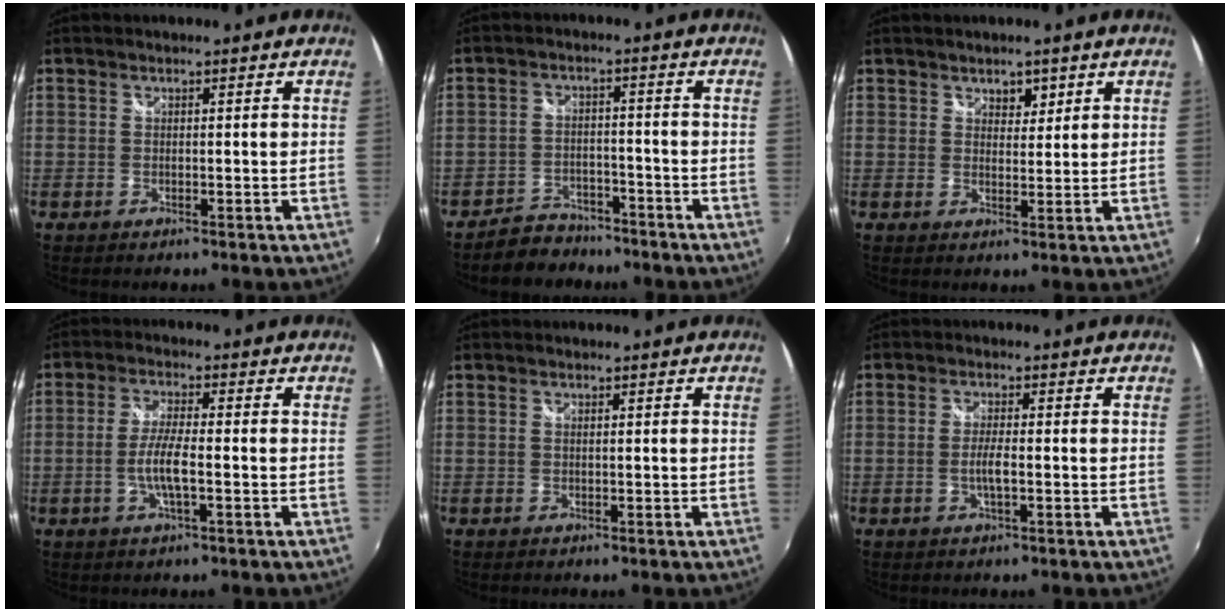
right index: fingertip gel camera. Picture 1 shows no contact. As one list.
[{"total": 6.5, "force": [-5.4, 3.6, 0.7], "torque": [-0.032, 0.018, -0.082]}, {"total": 2.5, "force": [1.6, 1.7, 0.9], "torque": [-0.008, 0.003, 0.026]}, {"total": 5.5, "force": [-1.5, 0.7, 5.3], "torque": [-0.107, -0.002, -0.030]}, {"total": 0.0}, {"total": 2.8, "force": [-0.8, 0.3, 2.7], "torque": [-0.052, -0.003, -0.016]}]